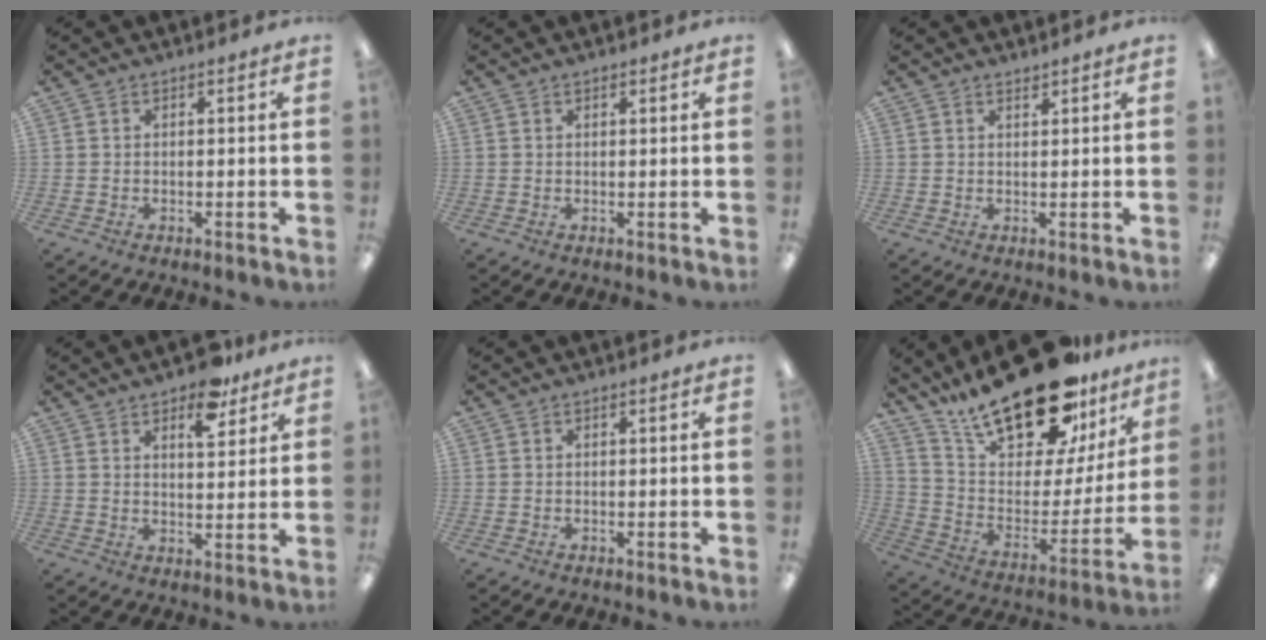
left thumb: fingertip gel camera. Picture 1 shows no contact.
{"total": 1.0, "force": [0.6, 0.5, 0.6], "torque": [-0.005, -0.002, 0.010]}
{"total": 1.2, "force": [1.1, 0.2, 0.3], "torque": [-0.007, -0.001, 0.021]}
{"total": 9.3, "force": [6.4, 4.0, 5.4], "torque": [-0.058, -0.034, 0.105]}
{"total": 0.0}
{"total": 27.3, "force": [20.6, 10.2, 14.7], "torque": [-0.238, -0.130, 0.358]}